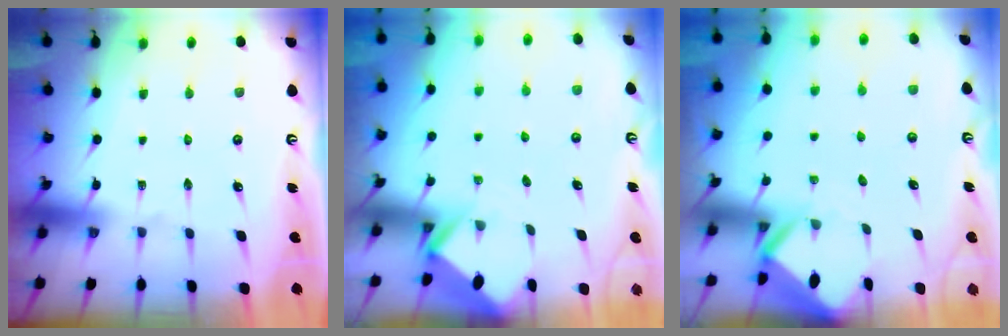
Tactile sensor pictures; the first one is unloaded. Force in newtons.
{"total": 2.6, "press": 2.6, "slide": 0.2}
{"total": 2.9, "press": 2.9, "slide": 0.2}